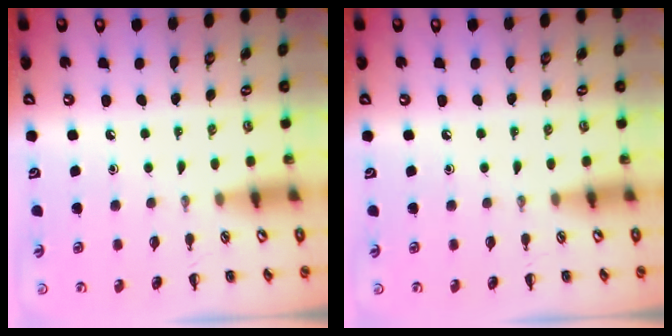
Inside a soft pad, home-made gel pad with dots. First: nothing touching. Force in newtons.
{"total": 0.0}